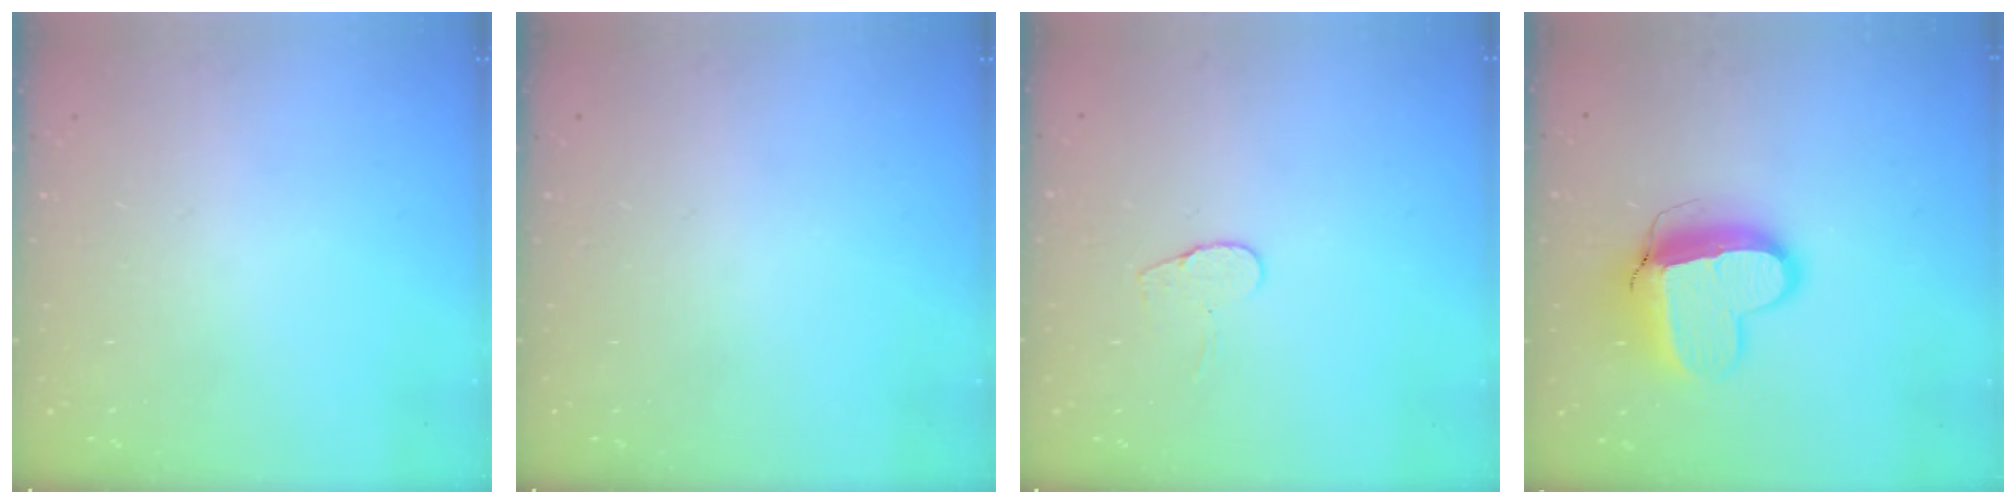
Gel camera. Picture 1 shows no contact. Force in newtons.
{"total": 0.0}
{"total": 5.6, "press": 5.6, "slide": 0.4}
{"total": 13.1, "press": 13.0, "slide": 1.3}